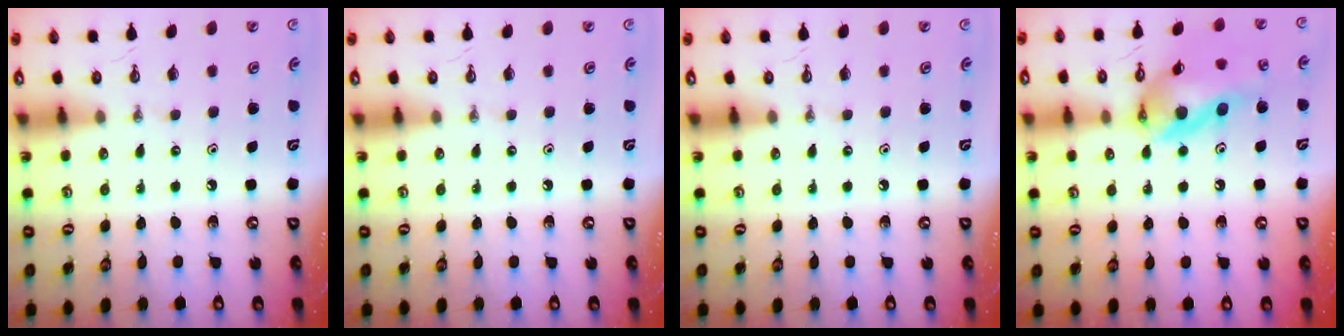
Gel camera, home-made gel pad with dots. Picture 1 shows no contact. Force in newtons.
{"total": 0.0}
{"total": 0.0}
{"total": 16.7, "press": 16.5, "slide": 2.6}